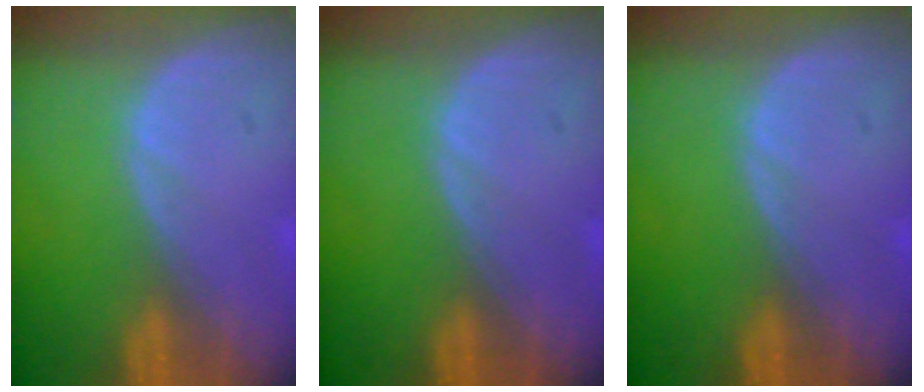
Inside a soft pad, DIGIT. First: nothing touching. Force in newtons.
{"total": 0.0}
{"total": 0.0}